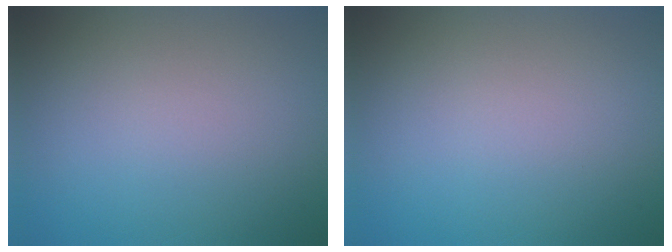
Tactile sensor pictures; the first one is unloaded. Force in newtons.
{"total": 0.0}